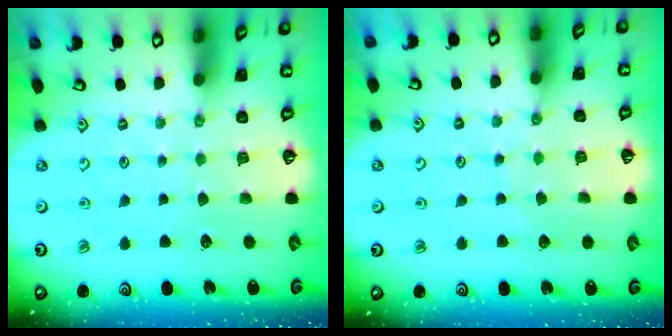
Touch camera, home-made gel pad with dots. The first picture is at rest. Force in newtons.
{"total": 5.5, "press": 5.5, "slide": 0.4}